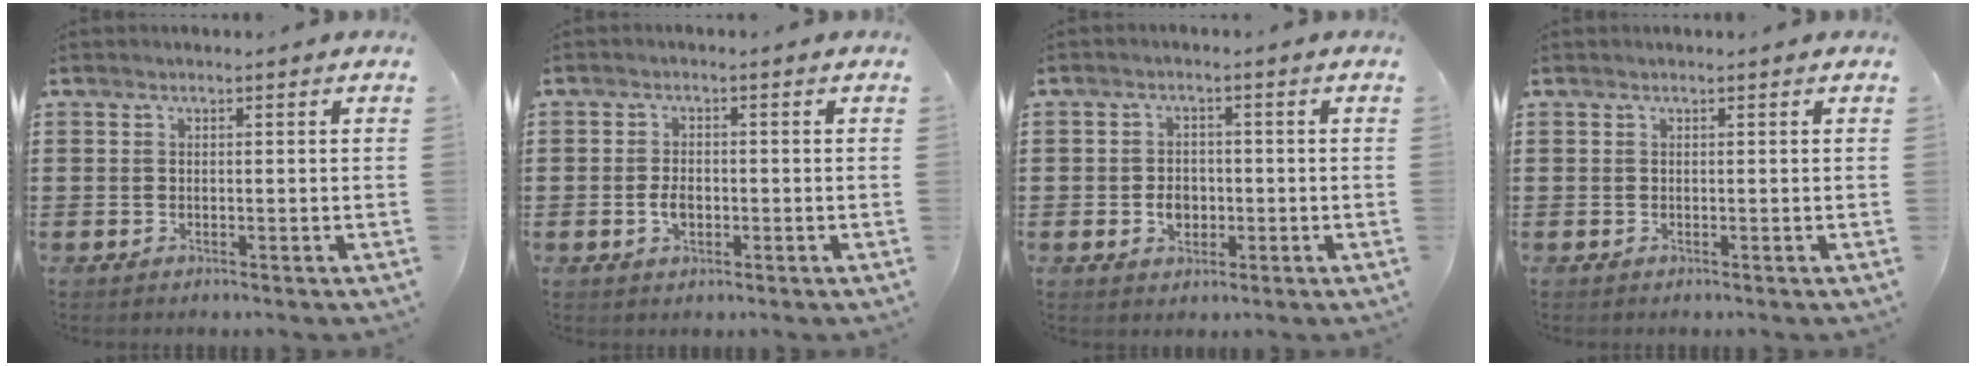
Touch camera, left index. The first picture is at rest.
{"total": 2.7, "force": [-0.4, 1.6, 2.2], "torque": [-0.049, -0.001, -0.010]}
{"total": 3.1, "force": [-0.7, 2.4, 1.9], "torque": [-0.032, -0.002, -0.016]}
{"total": 0.0}